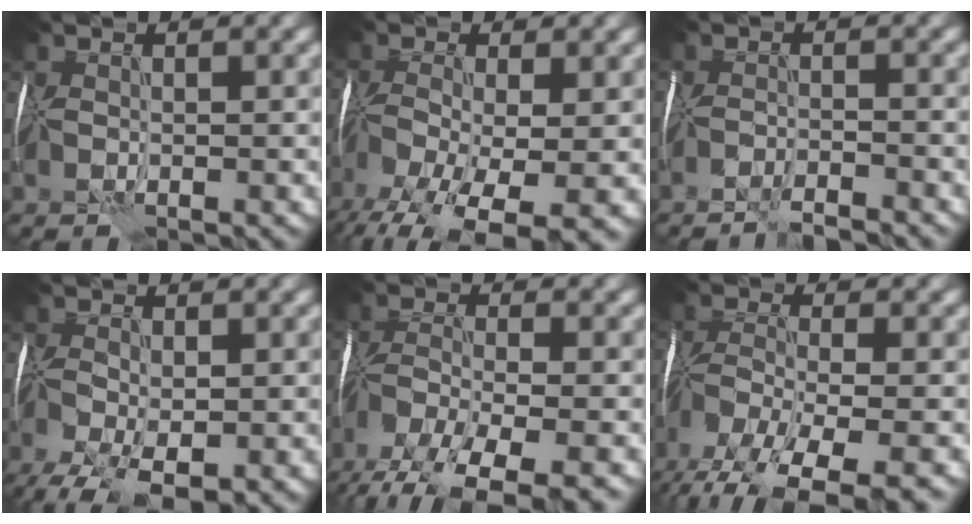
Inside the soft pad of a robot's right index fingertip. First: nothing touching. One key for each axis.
{"total": 12.2, "fx": -6.7, "fy": 4.9, "fz": 9.0, "tx": -0.190, "ty": -0.039, "tz": -0.091}
{"total": 3.9, "fx": -3.8, "fy": 0.2, "fz": 1.2, "tx": -0.019, "ty": 0.000, "tz": -0.058}
{"total": 7.4, "fx": -3.7, "fy": 3.3, "fz": 5.5, "tx": -0.118, "ty": -0.022, "tz": -0.059}
{"total": 10.1, "fx": -7.4, "fy": 2.8, "fz": 6.3, "tx": -0.123, "ty": -0.029, "tz": -0.127}
{"total": 11.2, "fx": -7.9, "fy": 3.3, "fz": 7.3, "tx": -0.146, "ty": -0.026, "tz": -0.131}